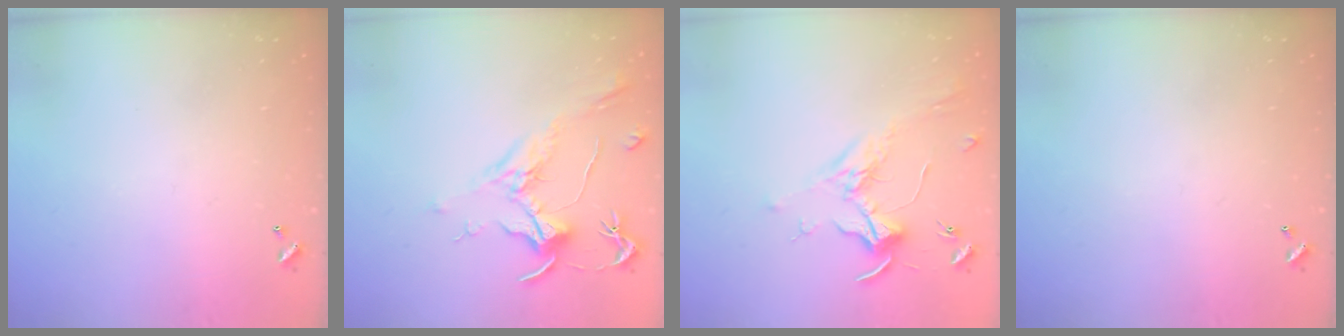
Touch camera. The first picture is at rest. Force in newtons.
{"total": 2.1, "press": 2.0, "slide": 0.8}
{"total": 1.9, "press": 1.7, "slide": 0.8}
{"total": 0.0}